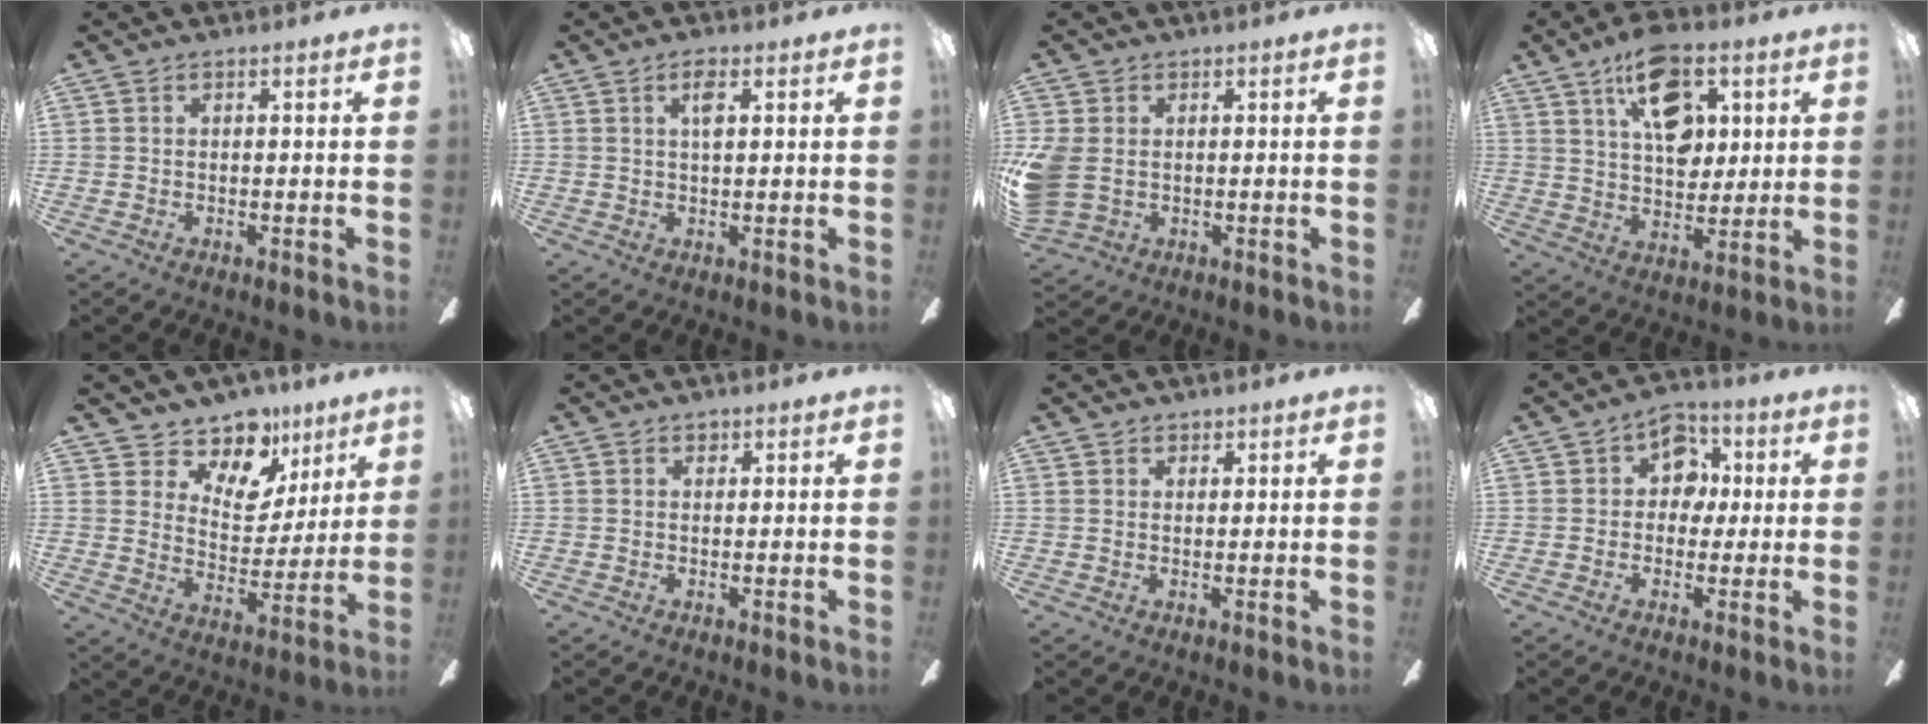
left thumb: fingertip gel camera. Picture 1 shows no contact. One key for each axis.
{"total": 3.7, "fx": 1.7, "fy": 1.4, "fz": 3.0, "tx": -0.049, "ty": 0.000, "tz": 0.023}
{"total": 7.7, "fx": 0.3, "fy": 6.1, "fz": 4.6, "tx": -0.124, "ty": 0.006, "tz": 0.010}
{"total": 15.8, "fx": 7.6, "fy": 9.5, "fz": 10.1, "tx": -0.145, "ty": -0.016, "tz": 0.134}
{"total": 12.8, "fx": 9.9, "fy": 6.7, "fz": 4.5, "tx": -0.085, "ty": -0.077, "tz": 0.186}
{"total": 0.9, "fx": 0.7, "fy": 0.6, "fz": 0.2, "tx": 0.004, "ty": -0.002, "tz": 0.010}
{"total": 1.6, "fx": 1.4, "fy": 0.8, "fz": -0.1, "tx": 0.008, "ty": -0.005, "tz": 0.027}
{"total": 8.2, "fx": 2.0, "fy": 6.7, "fz": 4.3, "tx": -0.050, "ty": 0.002, "tz": 0.032}